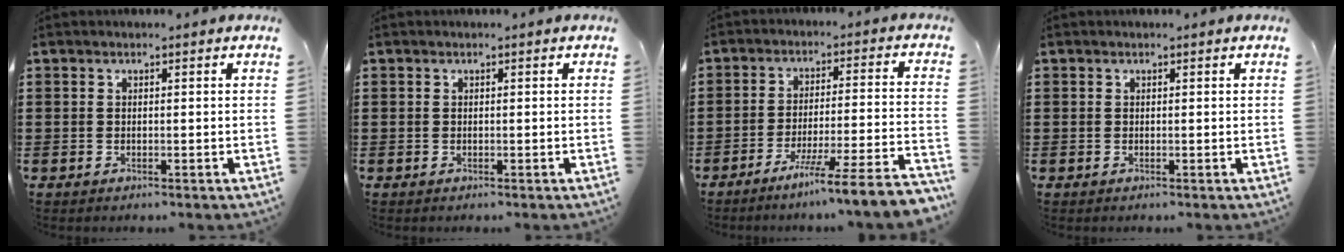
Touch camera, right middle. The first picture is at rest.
{"total": 0.0}
{"total": 7.4, "force": [-6.0, -1.4, 4.1], "torque": [-0.059, -0.020, -0.117]}
{"total": 0.0}